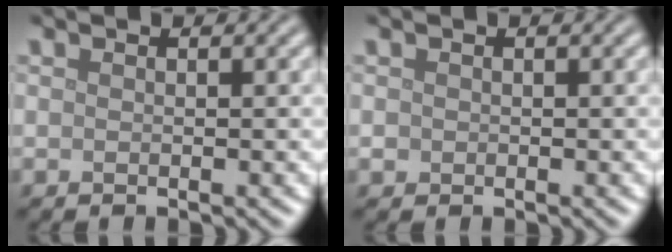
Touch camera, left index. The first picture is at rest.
{"total": 0.8, "force": [-0.2, 0.7, 0.1], "torque": [0.002, -0.004, -0.005]}